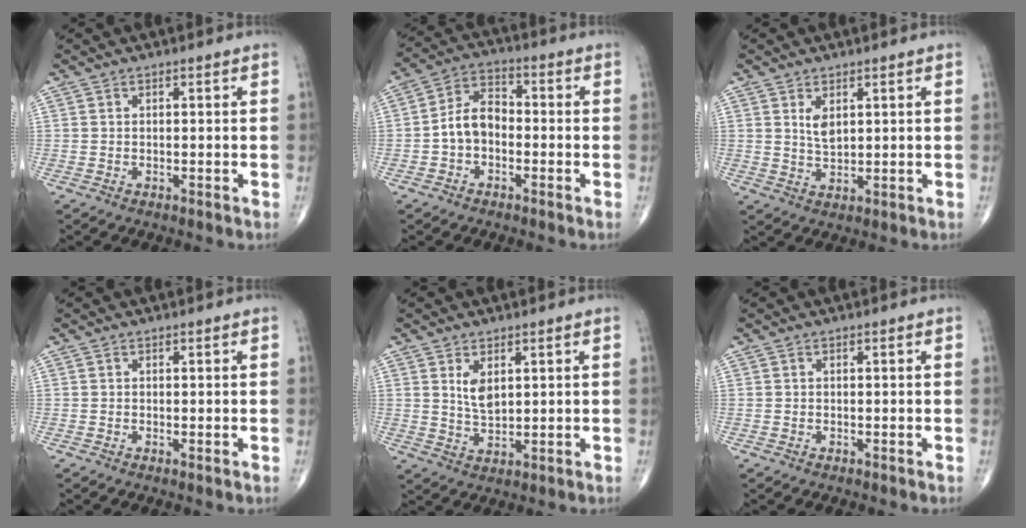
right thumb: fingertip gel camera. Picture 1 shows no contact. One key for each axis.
{"total": 7.4, "fx": -1.6, "fy": 5.1, "fz": 5.1, "tx": -0.079, "ty": 0.031, "tz": -0.043}
{"total": 3.4, "fx": 1.4, "fy": 1.7, "fz": 2.6, "tx": -0.039, "ty": -0.013, "tz": 0.029}
{"total": 0.0}
{"total": 4.4, "fx": 1.7, "fy": 2.2, "fz": 3.4, "tx": -0.054, "ty": -0.016, "tz": 0.037}
{"total": 0.0}